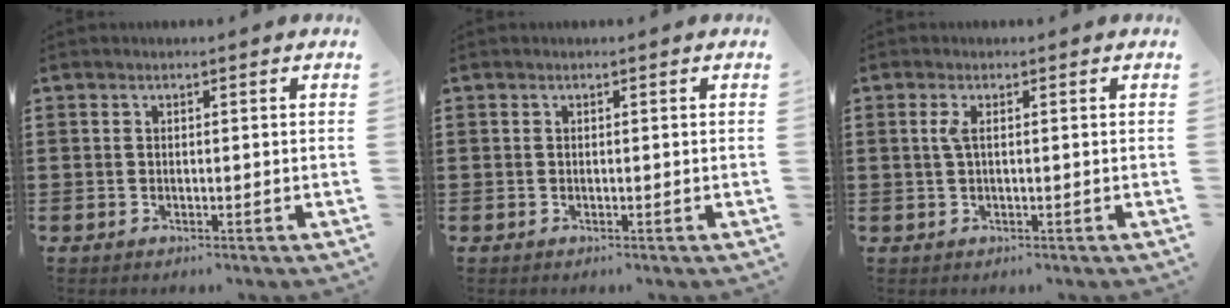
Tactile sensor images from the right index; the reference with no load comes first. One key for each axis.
{"total": 0.0}
{"total": 1.8, "fx": 0.1, "fy": 0.4, "fz": 1.8, "tx": -0.042, "ty": -0.004, "tz": -0.001}